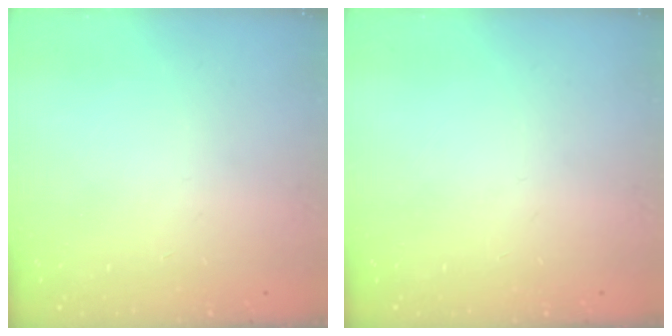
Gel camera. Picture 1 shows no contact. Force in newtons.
{"total": 0.0}